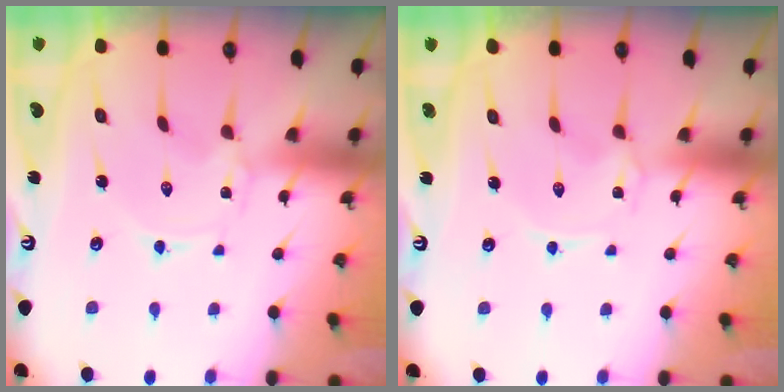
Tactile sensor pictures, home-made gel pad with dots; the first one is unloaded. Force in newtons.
{"total": 0.6, "press": 0.6, "slide": 0.2}